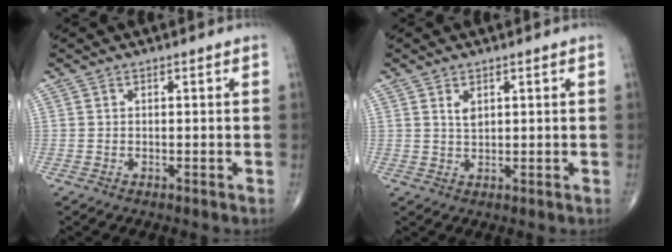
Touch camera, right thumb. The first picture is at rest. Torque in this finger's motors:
{"motor_torque": [0.39, 0.34, 0.15, -0.27, 0.11]}